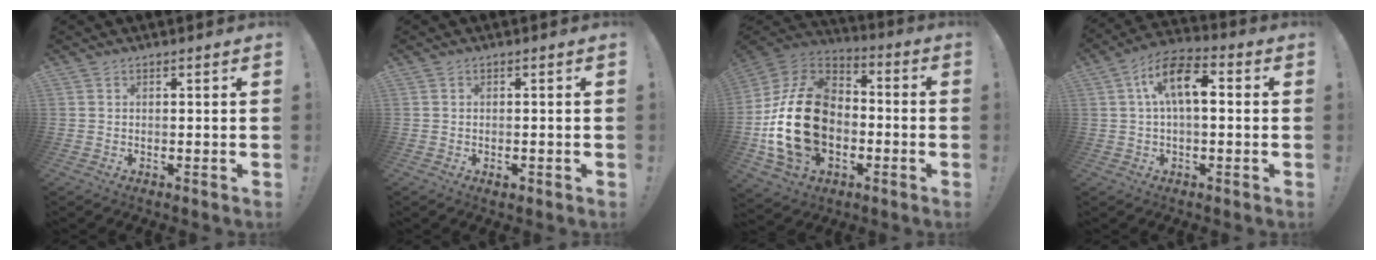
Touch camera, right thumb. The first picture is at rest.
{"total": 1.4, "force": [-0.8, 0.5, 1.0], "torque": [-0.009, -0.001, -0.016]}
{"total": 24.6, "force": [-3.4, 17.3, 17.1], "torque": [-0.330, 0.029, -0.044]}
{"total": 12.0, "force": [2.4, 5.9, 10.2], "torque": [-0.165, 0.011, 0.046]}